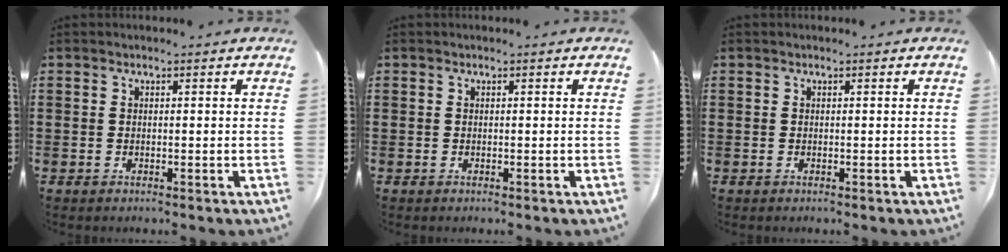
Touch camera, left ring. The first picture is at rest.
{"total": 0.0}
{"total": 0.0}